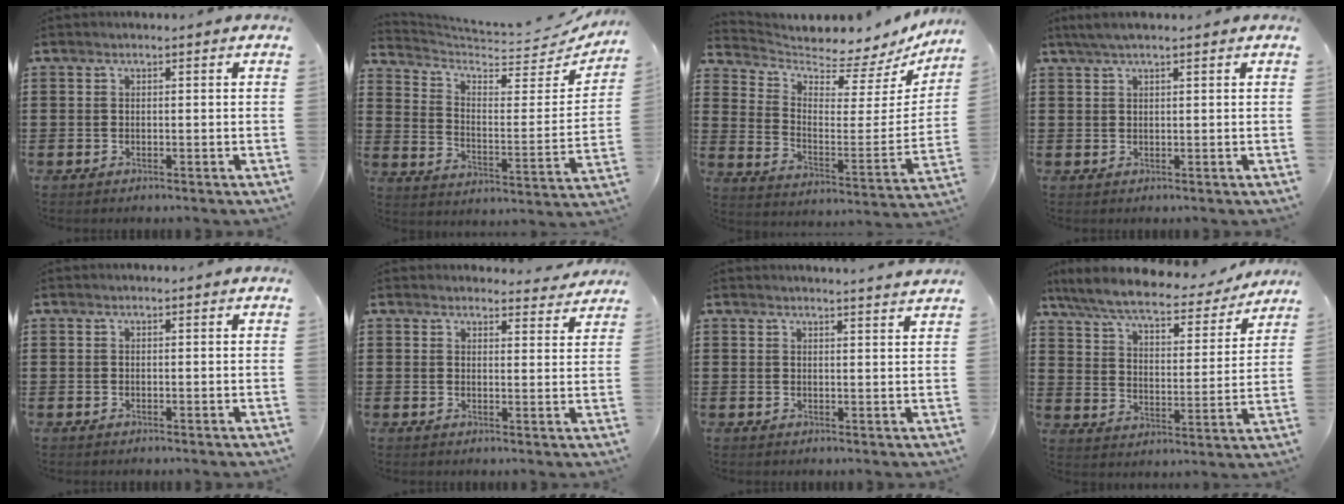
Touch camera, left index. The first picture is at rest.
{"total": 5.0, "force": [4.3, 1.6, 2.1], "torque": [-0.068, -0.038, 0.068]}
{"total": 3.7, "force": [3.5, 1.0, 0.6], "torque": [-0.032, -0.049, 0.052]}
{"total": 2.1, "force": [1.4, 0.2, 1.6], "torque": [-0.032, 0.002, 0.025]}
{"total": 0.0}
{"total": 3.1, "force": [3.1, 0.6, 0.4], "torque": [-0.002, -0.018, 0.054]}
{"total": 2.2, "force": [2.2, -0.4, 0.3], "torque": [-0.004, -0.011, 0.040]}
{"total": 7.4, "force": [6.5, 1.0, 3.4], "torque": [-0.094, -0.034, 0.110]}